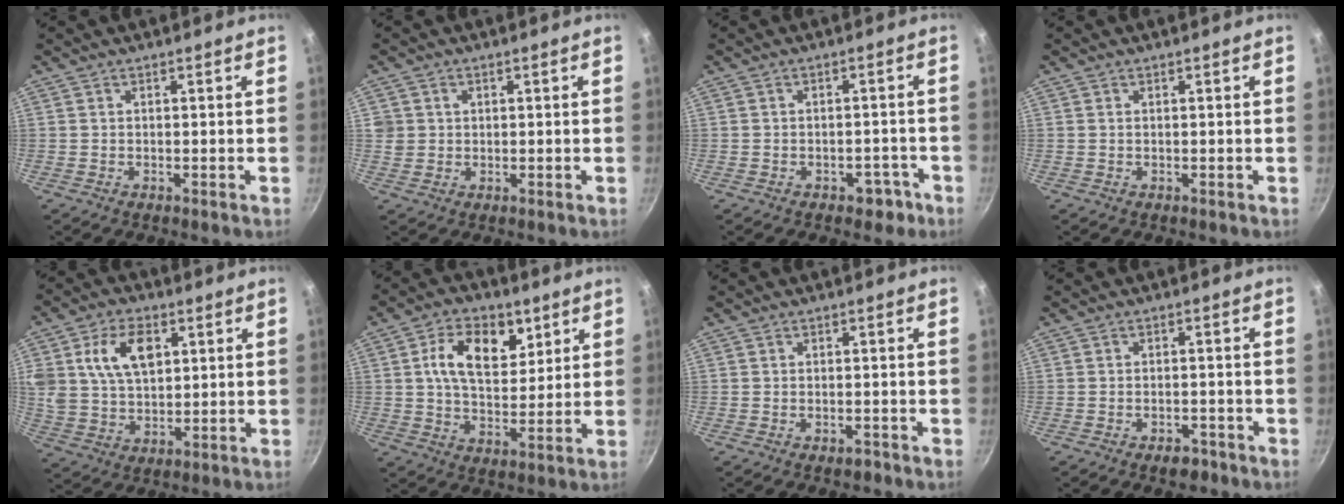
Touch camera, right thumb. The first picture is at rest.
{"total": 2.9, "force": [0.8, 2.7, 0.6], "torque": [0.003, -0.002, 0.017]}
{"total": 3.7, "force": [-2.3, 2.3, 1.7], "torque": [-0.003, 0.022, -0.026]}
{"total": 0.0}
{"total": 12.8, "force": [4.2, 8.0, 9.1], "torque": [-0.154, -0.006, 0.086]}
{"total": 12.6, "force": [4.6, 7.7, 8.9], "torque": [-0.120, -0.013, 0.081]}
{"total": 1.3, "force": [-1.0, 0.6, 0.7], "torque": [-0.009, 0.007, -0.013]}
{"total": 3.0, "force": [-2.2, 1.5, 1.5], "torque": [-0.015, 0.010, -0.030]}